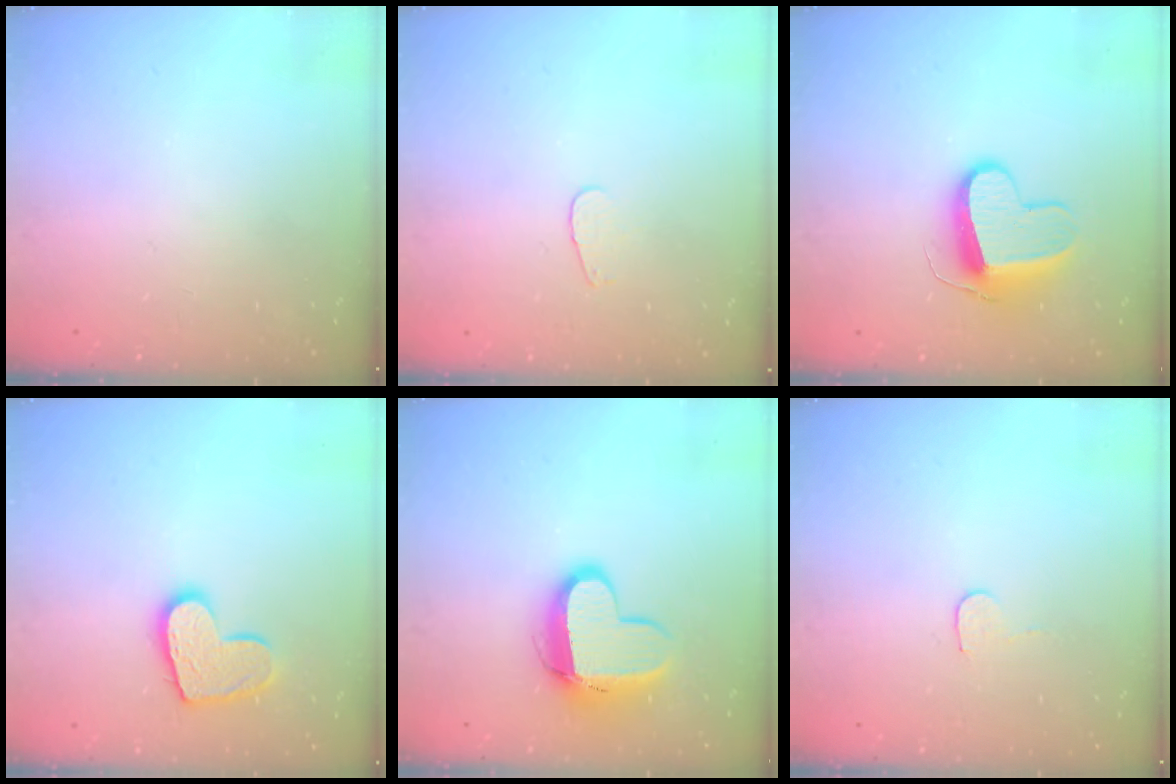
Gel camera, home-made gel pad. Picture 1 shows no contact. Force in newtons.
{"total": 3.4, "press": 3.4, "slide": 0.4}
{"total": 10.6, "press": 10.6, "slide": 0.4}
{"total": 11.6, "press": 11.6, "slide": 0.8}
{"total": 11.4, "press": 11.4, "slide": 1.1}
{"total": 4.5, "press": 4.5, "slide": 0.4}